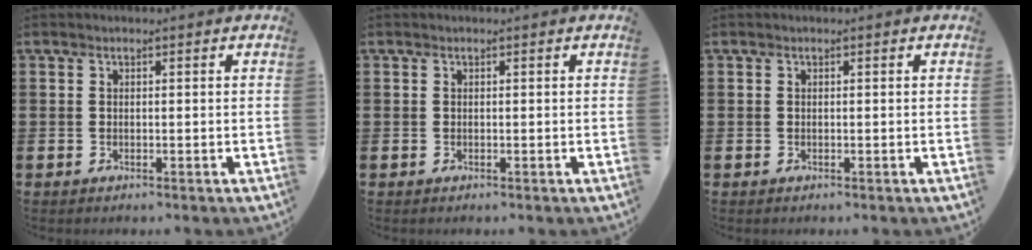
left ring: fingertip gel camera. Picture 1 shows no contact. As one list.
[{"total": 0.0}, {"total": 0.0}]